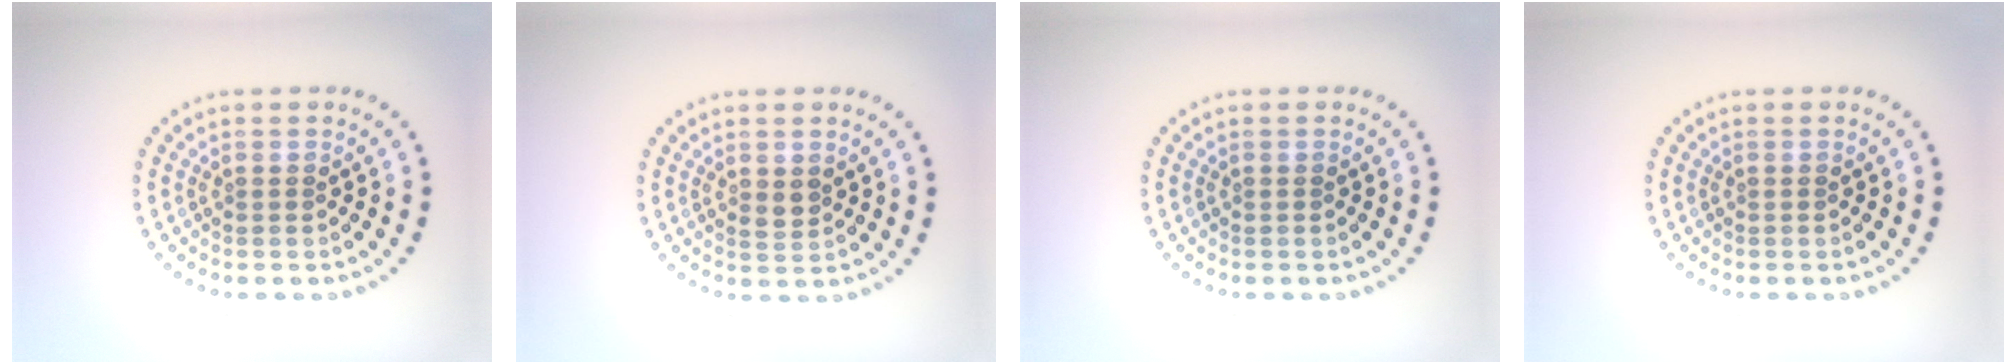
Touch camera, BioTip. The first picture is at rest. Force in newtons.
{"total": 1.4, "press": 1.4, "slide": 0.3}
{"total": 0.0}
{"total": 0.0}